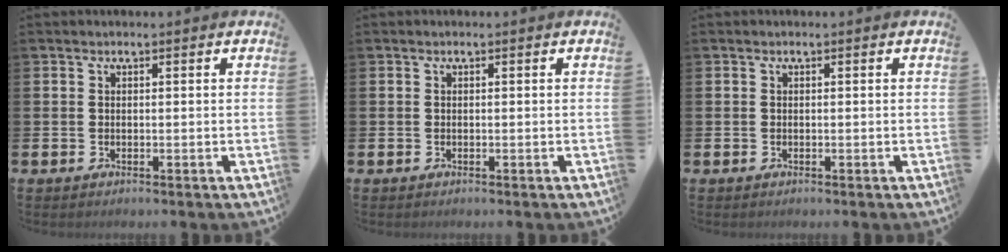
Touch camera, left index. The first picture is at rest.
{"total": 0.0}
{"total": 0.0}